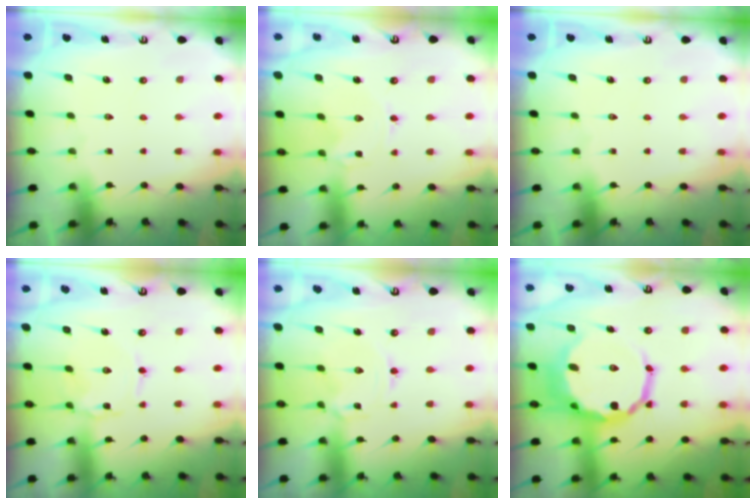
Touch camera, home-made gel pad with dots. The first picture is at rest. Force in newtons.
{"total": 0.0}
{"total": 0.0}
{"total": 1.9, "press": 1.9, "slide": 0.3}
{"total": 1.5, "press": 1.4, "slide": 0.2}
{"total": 14.3, "press": 13.9, "slide": 3.3}